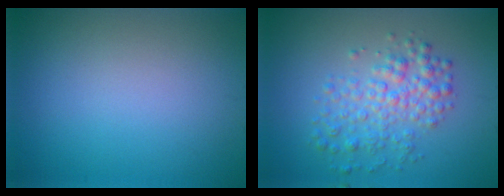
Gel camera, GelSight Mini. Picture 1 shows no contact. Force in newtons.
{"total": 3.7, "press": 3.7, "slide": 0.1}